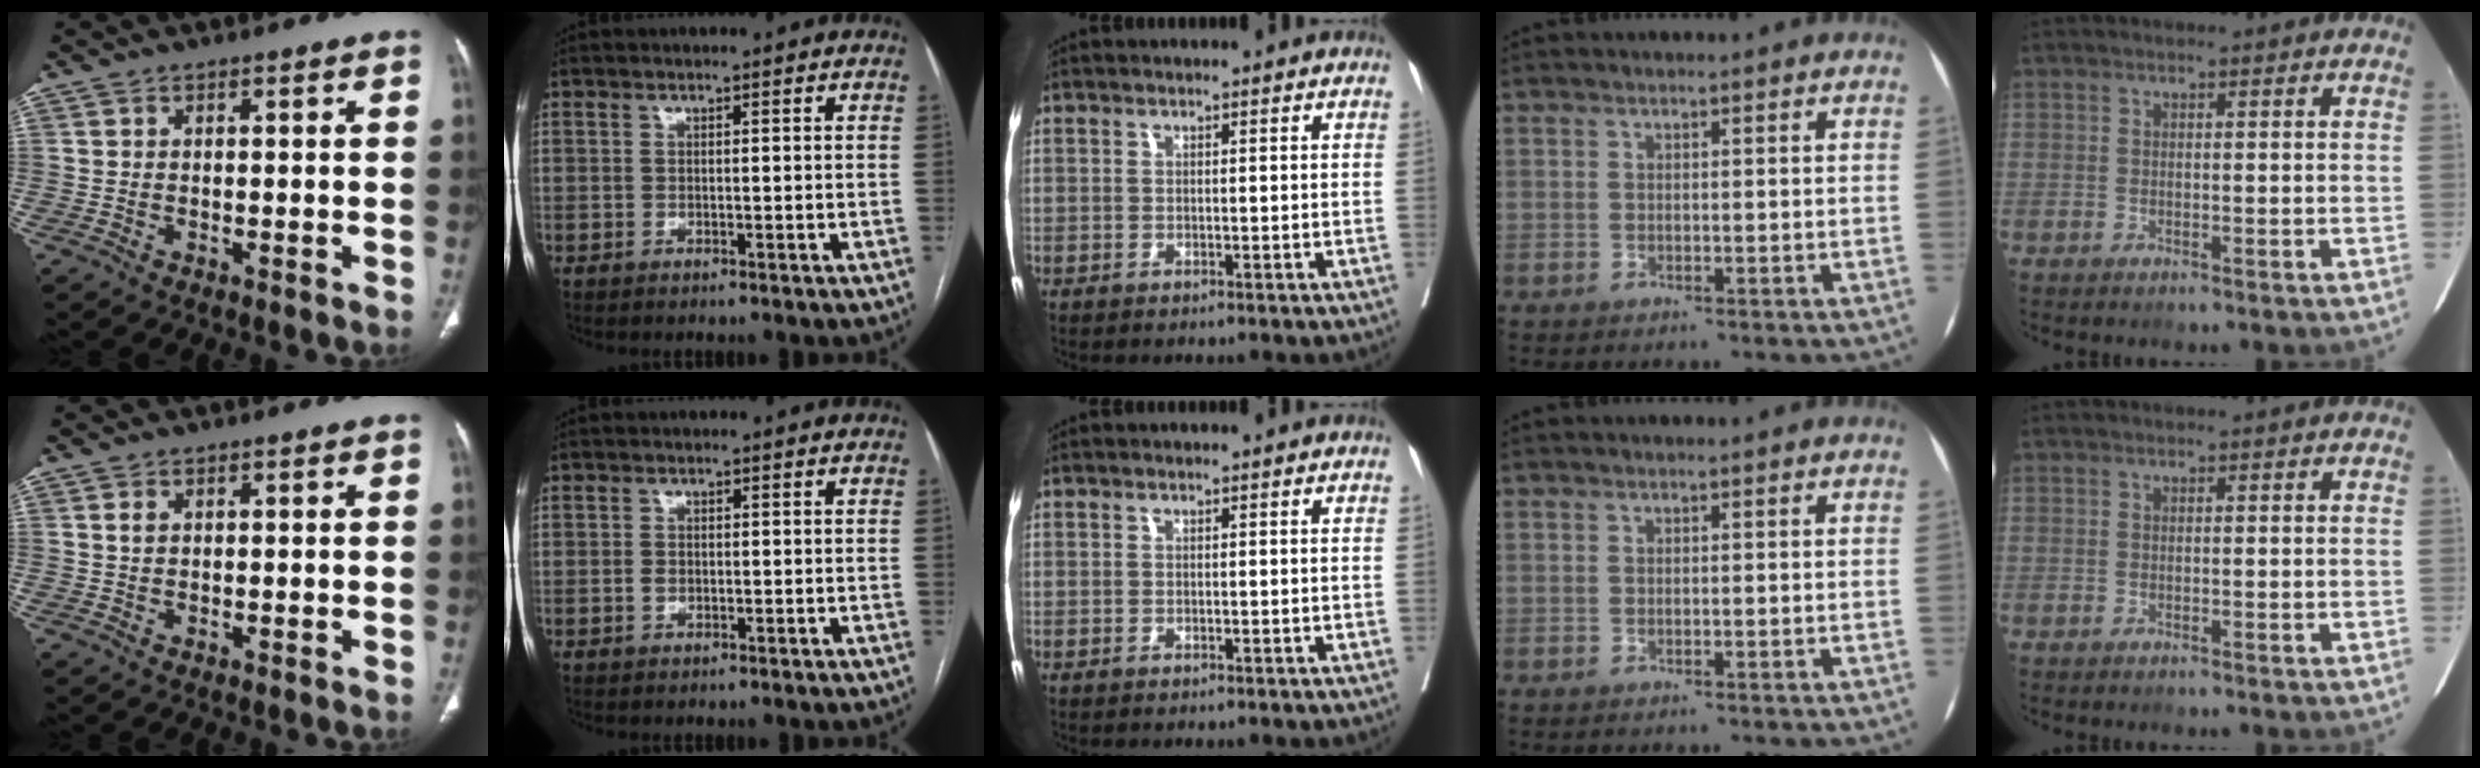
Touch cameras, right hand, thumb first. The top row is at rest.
{"thumb": {"total": 1.2, "force": [0.4, 0.8, 0.8], "torque": [-0.015, 0.000, 0.009]}, "index": {"total": 1.1, "force": [-0.2, 0.8, 0.7], "torque": [-0.012, 0.002, -0.001]}}